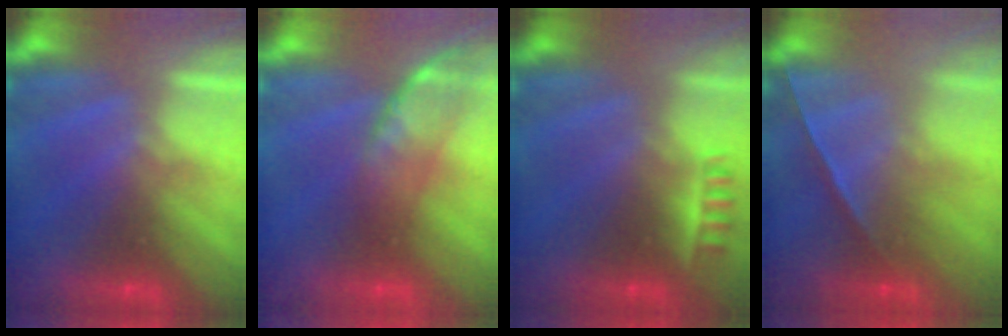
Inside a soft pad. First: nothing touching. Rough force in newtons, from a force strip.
{"total": 2.4}
{"total": 2.3}
{"total": 1.1}